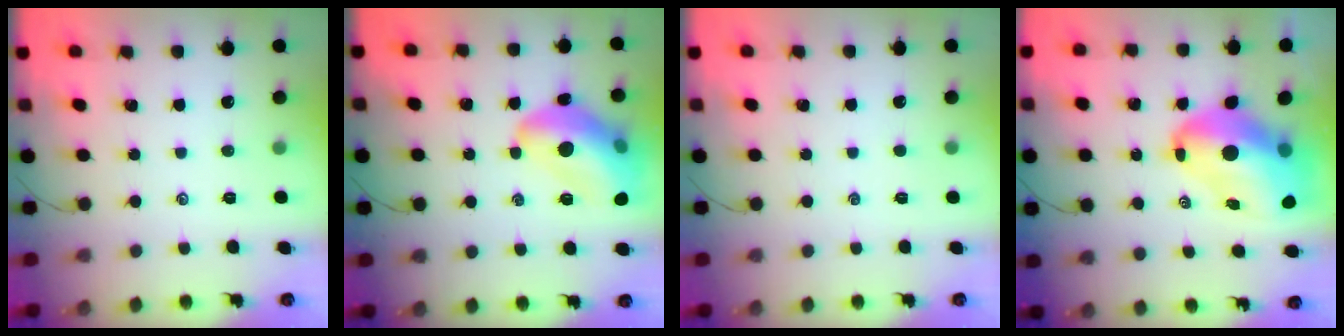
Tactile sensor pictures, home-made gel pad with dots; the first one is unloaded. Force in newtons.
{"total": 17.3, "press": 17.1, "slide": 2.7}
{"total": 0.0}
{"total": 16.9, "press": 16.3, "slide": 4.6}